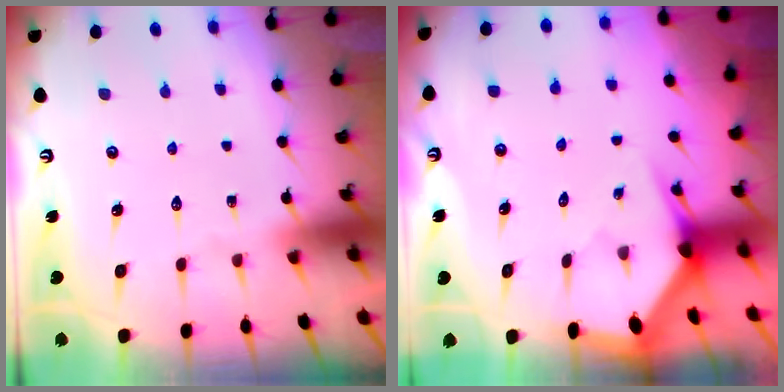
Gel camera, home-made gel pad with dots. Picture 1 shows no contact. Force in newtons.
{"total": 3.0, "press": 3.0, "slide": 0.1}